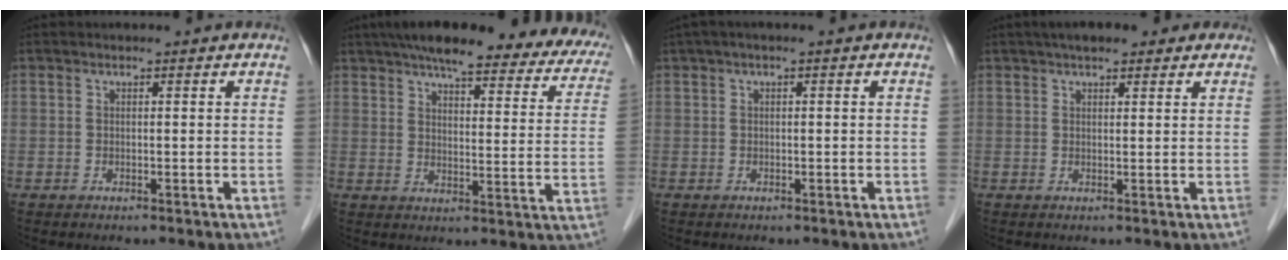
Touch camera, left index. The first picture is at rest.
{"total": 25.2, "force": [20.2, 5.9, 13.8], "torque": [-0.182, 0.016, 0.233]}
{"total": 1.4, "force": [0.3, 0.2, 1.4], "torque": [-0.033, 0.012, 0.007]}
{"total": 6.4, "force": [4.7, 2.3, 3.7], "torque": [-0.045, 0.033, 0.066]}